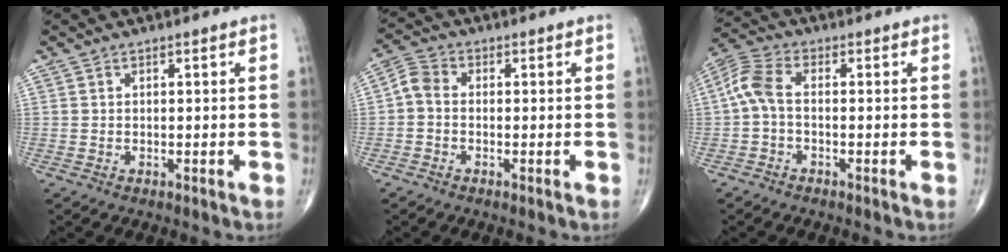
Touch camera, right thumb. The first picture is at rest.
{"total": 3.5, "force": [-0.6, 2.5, 2.4], "torque": [-0.045, 0.011, -0.026]}
{"total": 5.8, "force": [-0.6, 2.9, 5.0], "torque": [-0.117, 0.020, -0.024]}